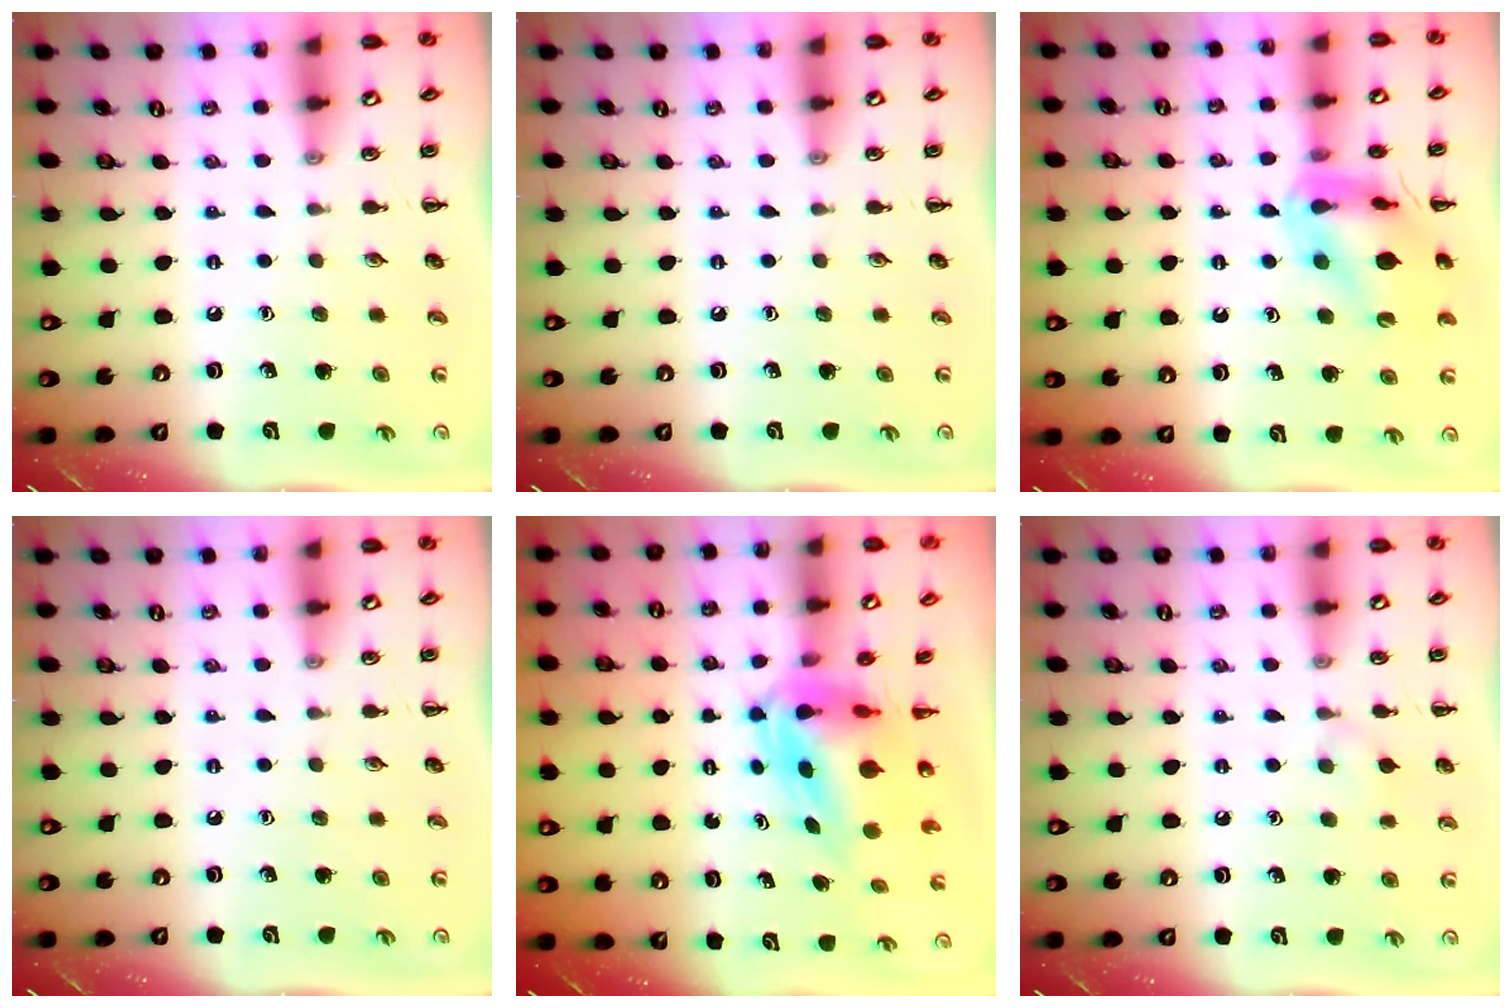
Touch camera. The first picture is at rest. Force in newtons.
{"total": 0.0}
{"total": 14.2, "press": 13.9, "slide": 2.7}
{"total": 0.0}
{"total": 6.7, "press": 6.4, "slide": 2.0}
{"total": 6.0, "press": 5.7, "slide": 2.0}